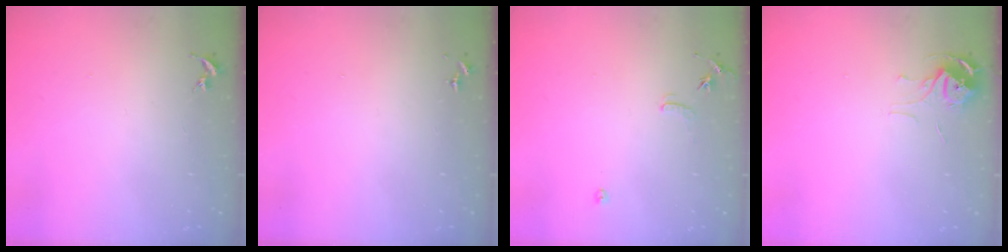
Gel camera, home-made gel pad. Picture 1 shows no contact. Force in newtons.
{"total": 0.0}
{"total": 6.9, "press": 6.9, "slide": 0.7}
{"total": 6.2, "press": 6.1, "slide": 0.5}